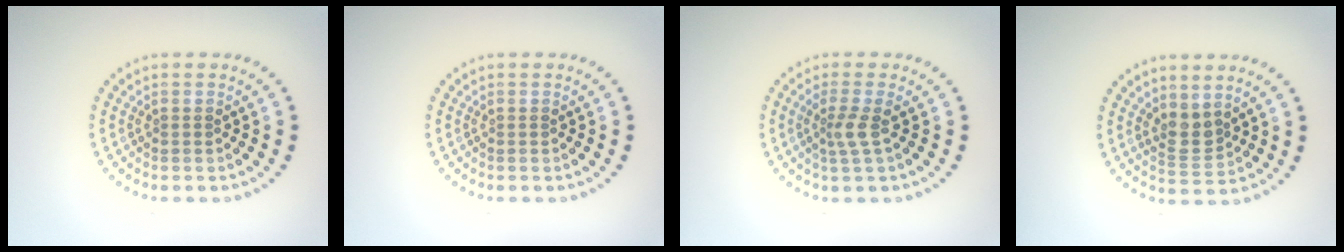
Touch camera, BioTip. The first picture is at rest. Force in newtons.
{"total": 0.0}
{"total": 2.0, "press": 1.4, "slide": 1.3}
{"total": 2.1, "press": 1.7, "slide": 1.1}